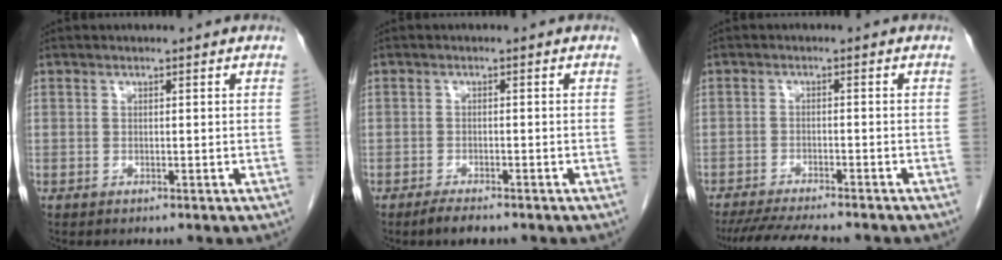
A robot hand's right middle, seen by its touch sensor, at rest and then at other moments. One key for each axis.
{"total": 2.6, "fx": -2.3, "fy": 0.3, "fz": 1.3, "tx": -0.033, "ty": -0.007, "tz": -0.039}
{"total": 10.0, "fx": -8.9, "fy": 0.9, "fz": 4.4, "tx": -0.066, "ty": -0.018, "tz": -0.134}